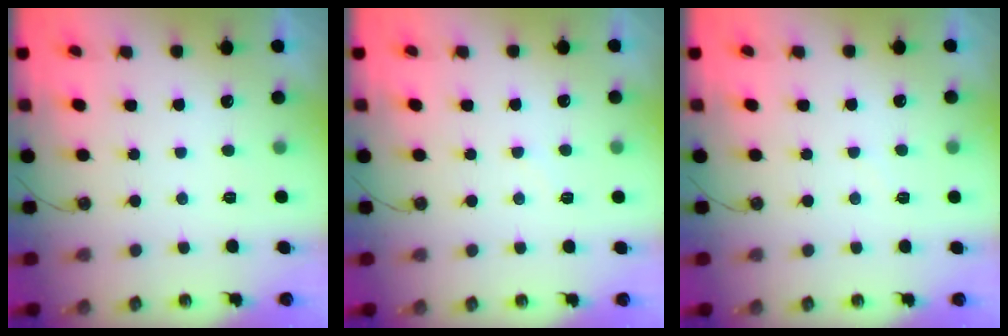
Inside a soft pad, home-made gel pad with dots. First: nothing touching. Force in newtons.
{"total": 5.1, "press": 5.0, "slide": 0.7}
{"total": 2.9, "press": 2.9, "slide": 0.4}